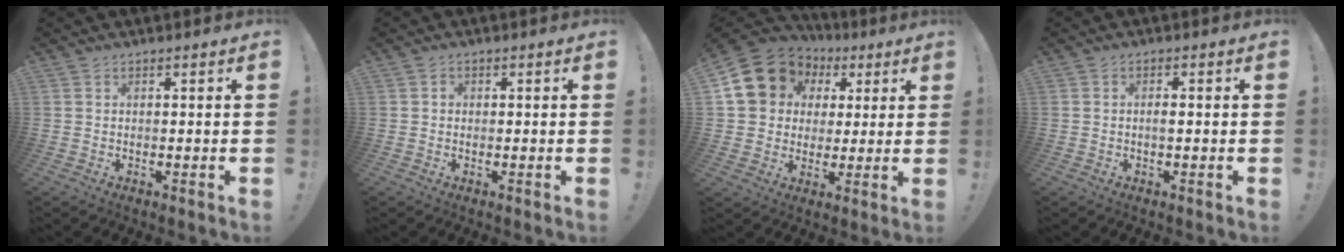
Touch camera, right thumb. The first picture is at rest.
{"total": 0.9, "force": [-0.3, 0.8, 0.3], "torque": [-0.003, 0.002, -0.005]}
{"total": 14.8, "force": [5.1, 12.7, 5.8], "torque": [-0.093, -0.014, 0.117]}
{"total": 1.6, "force": [-0.3, 0.4, 1.6], "torque": [-0.020, 0.001, -0.008]}